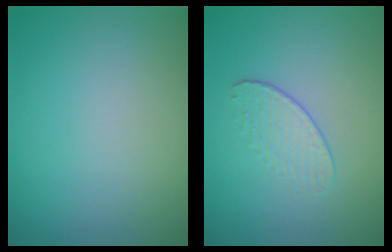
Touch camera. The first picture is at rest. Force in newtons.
{"total": 1.3, "press": 0.7, "slide": 1.1}